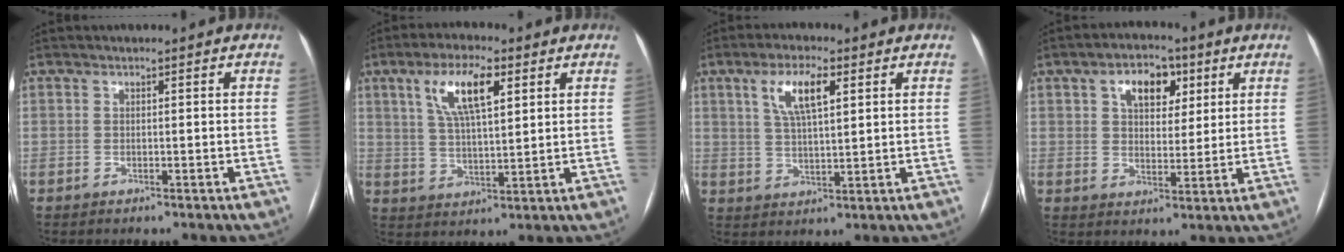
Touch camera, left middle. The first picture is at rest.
{"total": 9.2, "force": [4.1, 2.5, 7.9], "torque": [-0.151, 0.014, 0.079]}
{"total": 7.1, "force": [3.1, 1.8, 6.1], "torque": [-0.119, 0.010, 0.059]}
{"total": 7.4, "force": [3.4, 4.4, 4.9], "torque": [-0.076, 0.020, 0.055]}